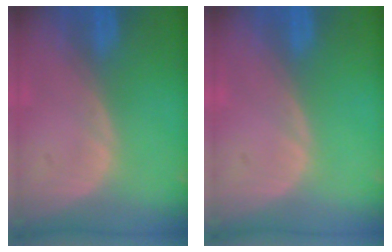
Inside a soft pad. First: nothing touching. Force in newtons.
{"total": 0.0}